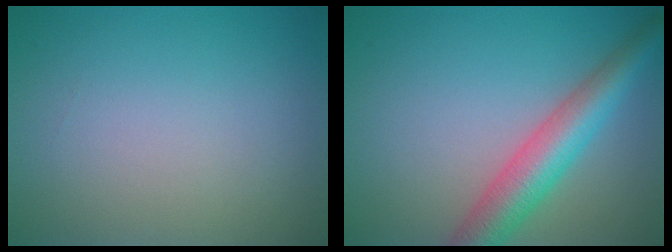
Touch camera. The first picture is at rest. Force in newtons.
{"total": 5.7, "press": 5.7, "slide": 0.2}